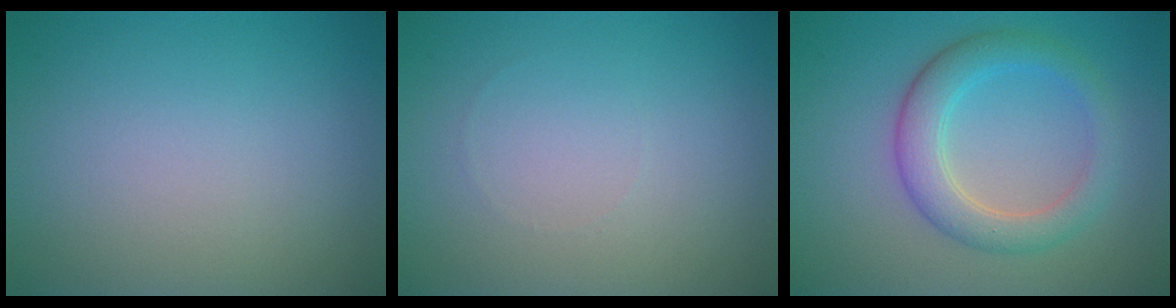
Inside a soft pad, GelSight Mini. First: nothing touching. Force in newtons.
{"total": 0.0}
{"total": 5.3, "press": 5.3, "slide": 0.0}